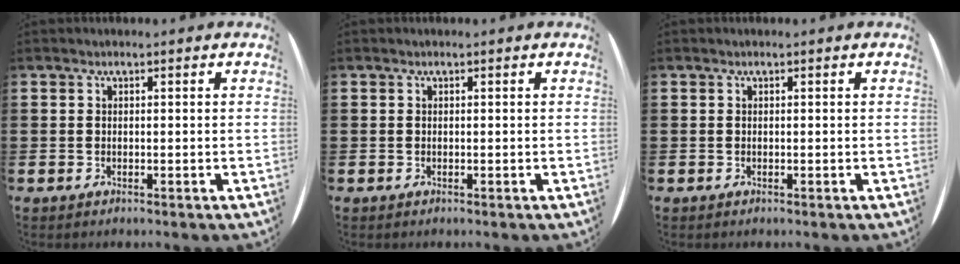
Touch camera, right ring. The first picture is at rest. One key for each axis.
{"total": 0.0}
{"total": 0.0}